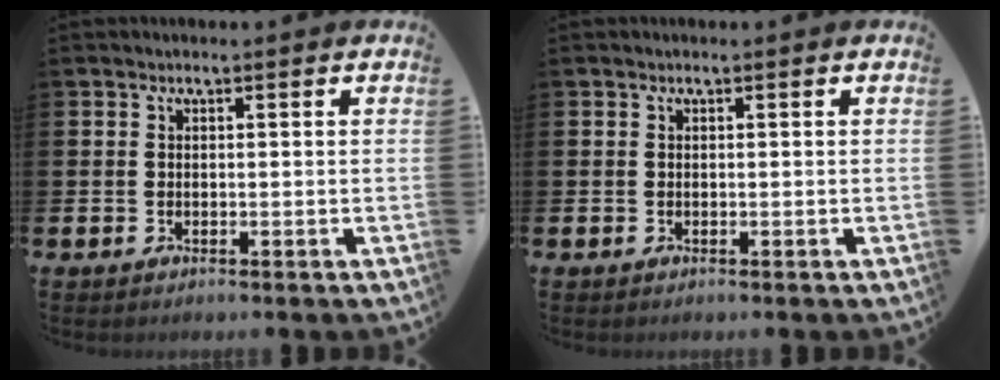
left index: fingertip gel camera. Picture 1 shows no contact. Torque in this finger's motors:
{"motor_torque": [0.00, 0.00, 0.00, 0.02]}